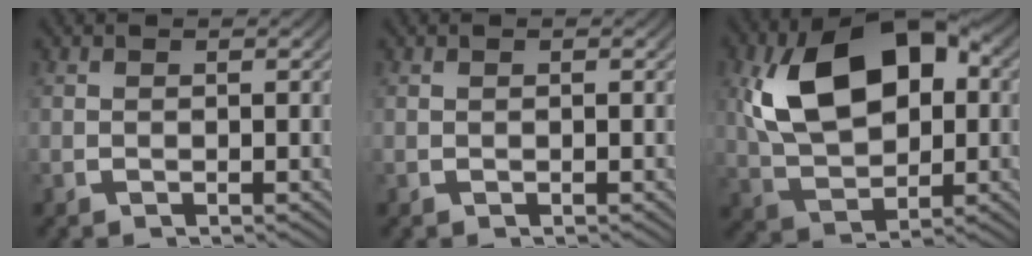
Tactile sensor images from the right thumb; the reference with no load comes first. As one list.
[{"total": 0.0}, {"total": 13.9, "force": [1.9, 8.9, 10.5], "torque": [-0.223, -0.028, 0.054]}]